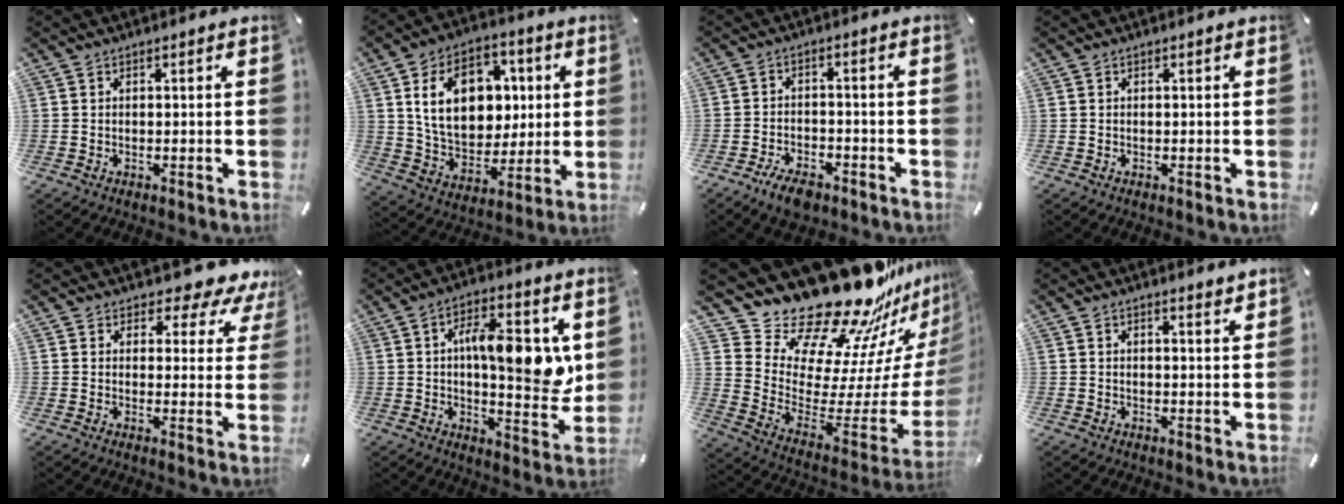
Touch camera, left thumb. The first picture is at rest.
{"total": 17.8, "force": [4.0, 13.3, 11.0], "torque": [-0.184, 0.003, 0.078]}
{"total": 5.0, "force": [-3.7, 2.4, 2.3], "torque": [-0.039, 0.024, -0.069]}
{"total": 0.0}
{"total": 7.3, "force": [5.9, 3.3, 2.5], "torque": [-0.026, -0.055, 0.099]}
{"total": 15.0, "force": [3.0, 6.0, 13.4], "torque": [-0.179, -0.006, 0.042]}
{"total": 28.3, "force": [24.7, 10.8, 8.5], "torque": [-0.111, -0.225, 0.454]}
{"total": 1.8, "force": [1.7, 0.3, 0.6], "torque": [-0.005, -0.009, 0.031]}